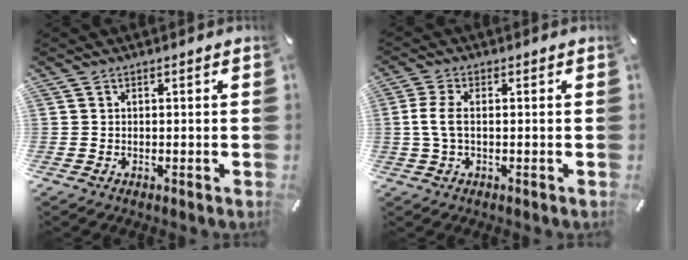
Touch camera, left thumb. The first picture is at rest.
{"total": 4.9, "force": [0.0, 2.1, 4.4], "torque": [-0.101, -0.002, -0.006]}